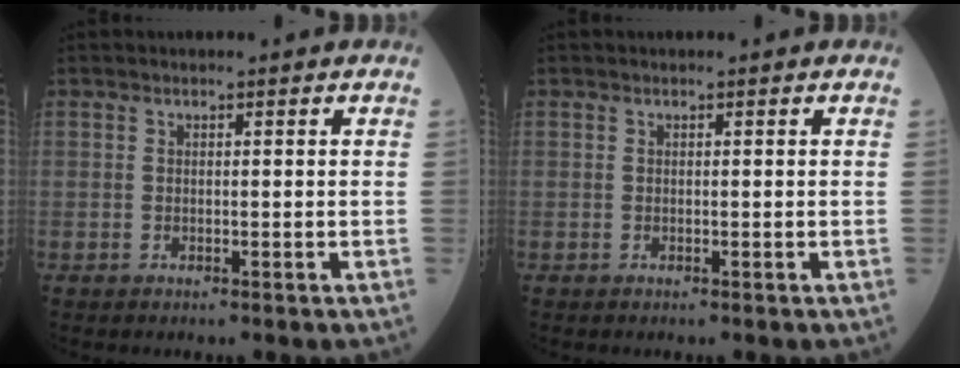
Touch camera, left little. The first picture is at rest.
{"total": 0.0}